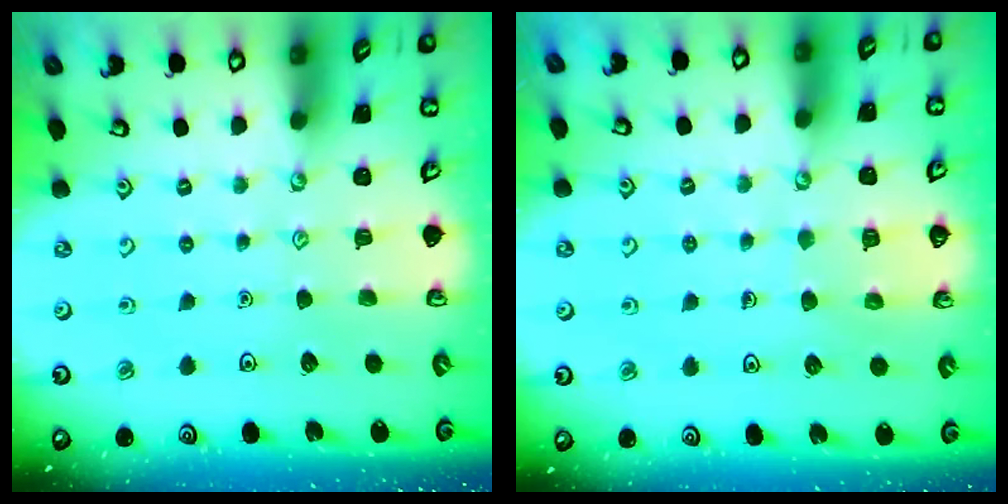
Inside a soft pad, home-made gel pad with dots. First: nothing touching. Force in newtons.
{"total": 6.4, "press": 6.3, "slide": 0.4}